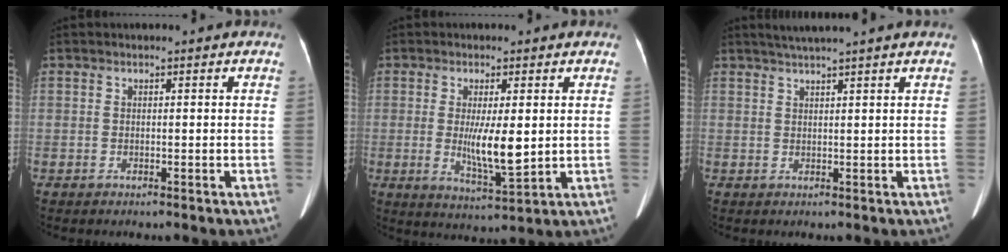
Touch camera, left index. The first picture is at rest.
{"total": 7.0, "force": [0.2, 1.3, 6.9], "torque": [-0.126, -0.018, 0.010]}
{"total": 4.7, "force": [3.9, -1.2, 2.4], "torque": [-0.037, 0.020, 0.063]}